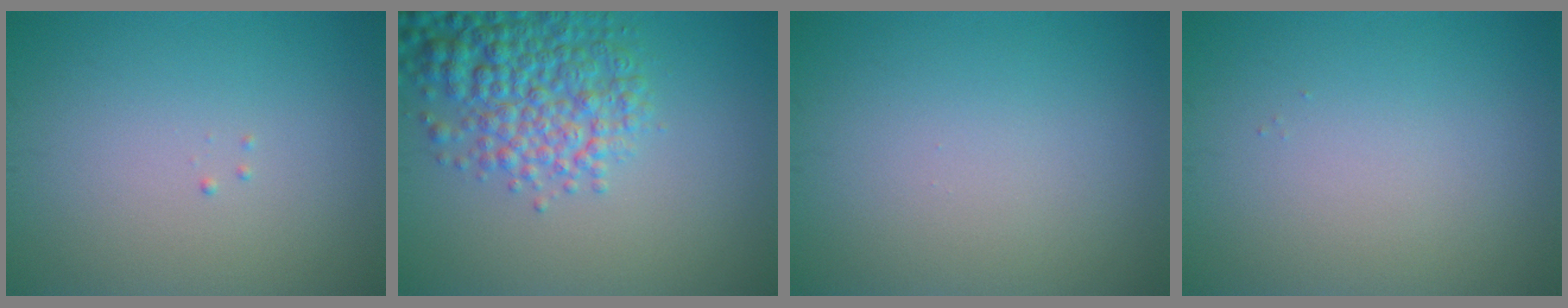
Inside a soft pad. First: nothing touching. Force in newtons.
{"total": 6.2, "press": 6.2, "slide": 0.2}
{"total": 0.0}
{"total": 0.0}